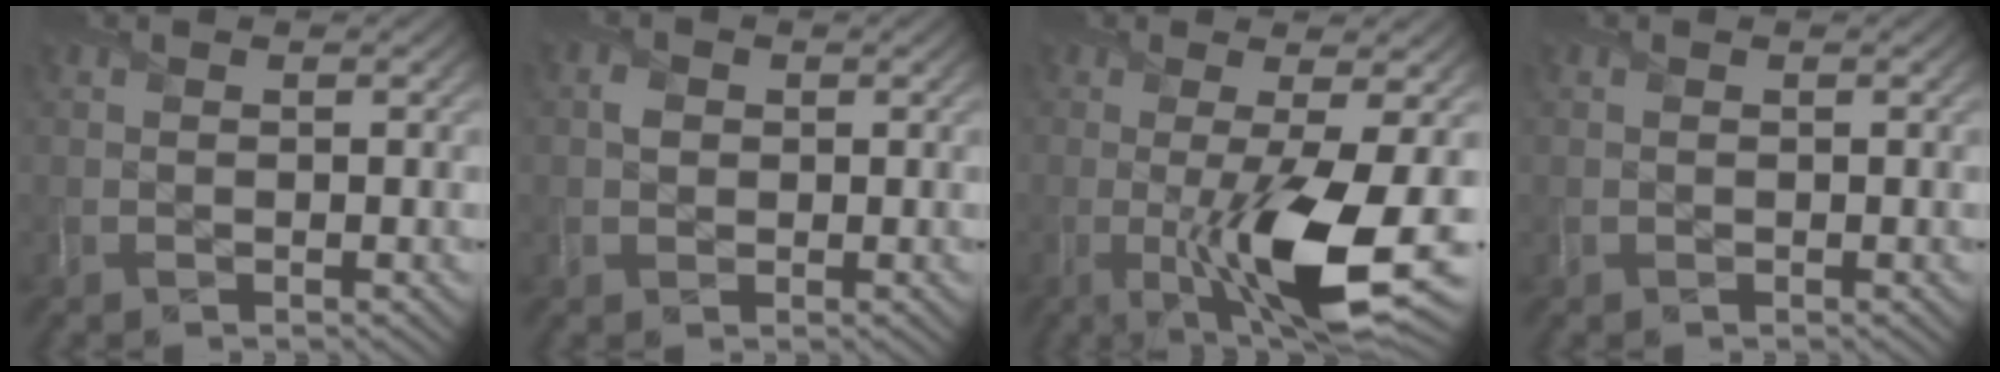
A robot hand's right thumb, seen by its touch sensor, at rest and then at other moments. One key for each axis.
{"total": 1.5, "fx": 0.1, "fy": 1.4, "fz": 0.5, "tx": -0.010, "ty": -0.001, "tz": -0.003}
{"total": 11.5, "fx": -2.1, "fy": 2.6, "fz": 11.0, "tx": -0.173, "ty": -0.014, "tz": -0.027}
{"total": 0.0}